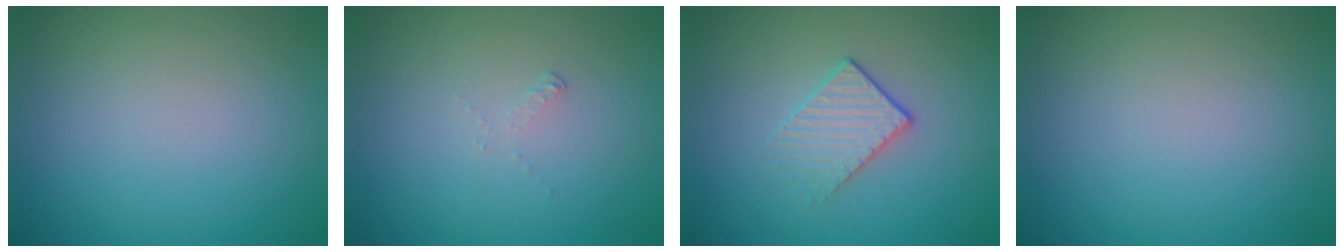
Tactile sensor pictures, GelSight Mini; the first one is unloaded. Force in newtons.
{"total": 0.6, "press": 0.2, "slide": 0.6}
{"total": 1.8, "press": 1.4, "slide": 1.1}
{"total": 0.0}